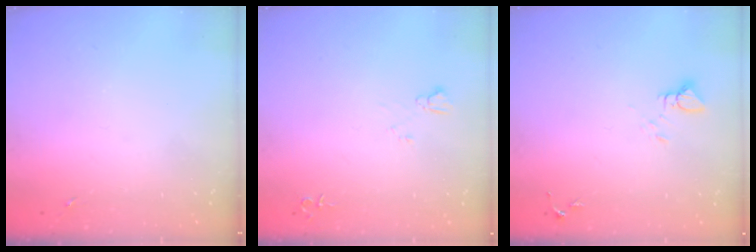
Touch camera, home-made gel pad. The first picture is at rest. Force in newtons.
{"total": 4.9, "press": 4.9, "slide": 0.6}
{"total": 3.1, "press": 3.1, "slide": 0.1}